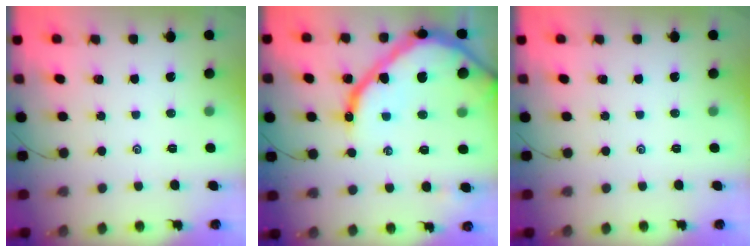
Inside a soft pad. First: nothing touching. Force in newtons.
{"total": 21.7, "press": 21.6, "slide": 1.9}
{"total": 0.0}